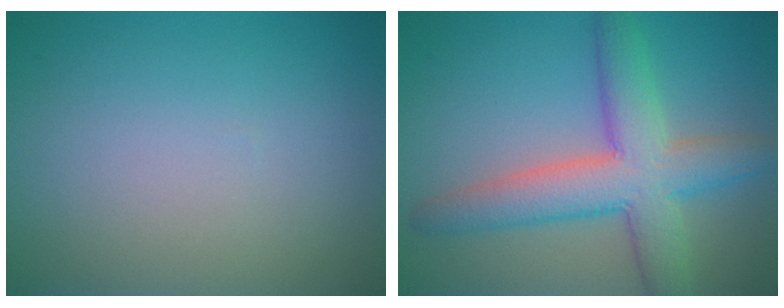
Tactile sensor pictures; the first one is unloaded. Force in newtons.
{"total": 7.3, "press": 7.3, "slide": 0.4}